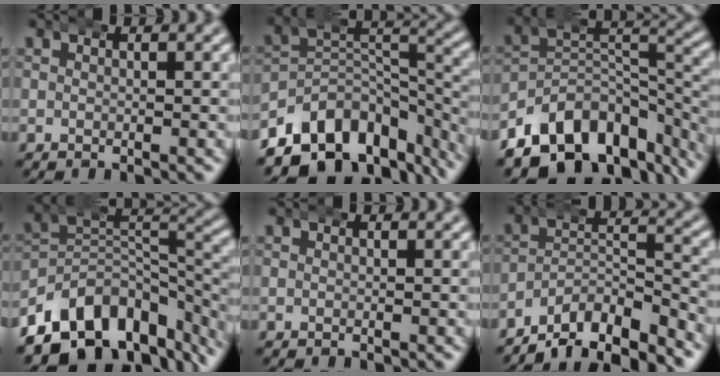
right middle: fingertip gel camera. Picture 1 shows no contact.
{"total": 13.7, "force": [-8.0, 8.4, 7.2], "torque": [-0.105, -0.026, -0.121]}
{"total": 13.7, "force": [-7.9, 8.4, 7.4], "torque": [-0.106, -0.027, -0.118]}
{"total": 15.1, "force": [-8.0, 9.5, 8.5], "torque": [-0.134, -0.038, -0.113]}
{"total": 0.0}
{"total": 11.1, "force": [-9.3, 4.4, 4.1], "torque": [-0.039, -0.026, -0.145]}